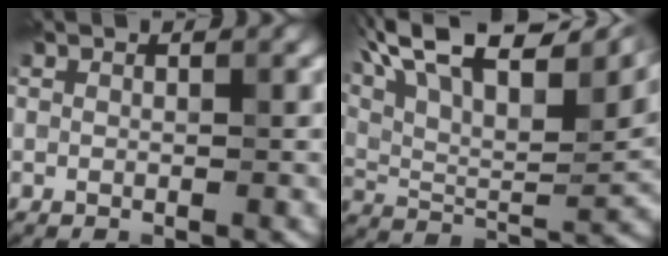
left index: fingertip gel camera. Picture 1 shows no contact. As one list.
[{"total": 16.4, "force": [9.6, 6.5, 11.6], "torque": [-0.214, 0.049, 0.154]}]